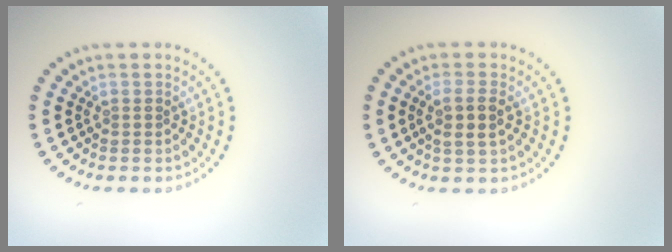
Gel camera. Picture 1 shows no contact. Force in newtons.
{"total": 2.5, "press": 2.2, "slide": 1.0}